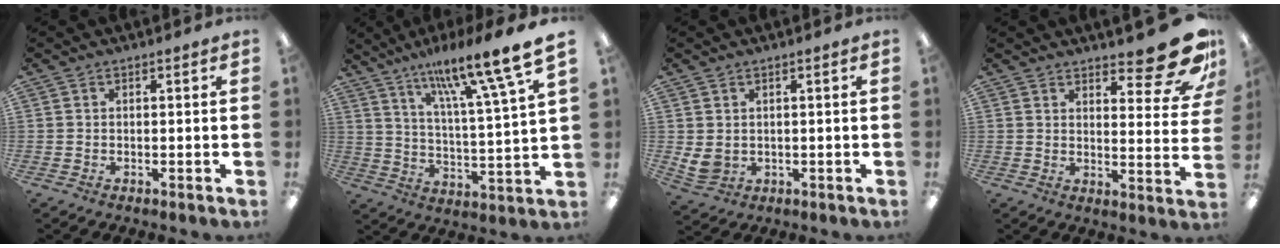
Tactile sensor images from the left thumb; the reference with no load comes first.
{"total": 16.6, "force": [12.9, 1.6, 10.4], "torque": [-0.171, -0.085, 0.203]}
{"total": 3.6, "force": [1.4, 2.7, 1.9], "torque": [-0.052, -0.008, 0.026]}
{"total": 13.5, "force": [10.3, 4.1, 7.7], "torque": [-0.093, -0.073, 0.174]}